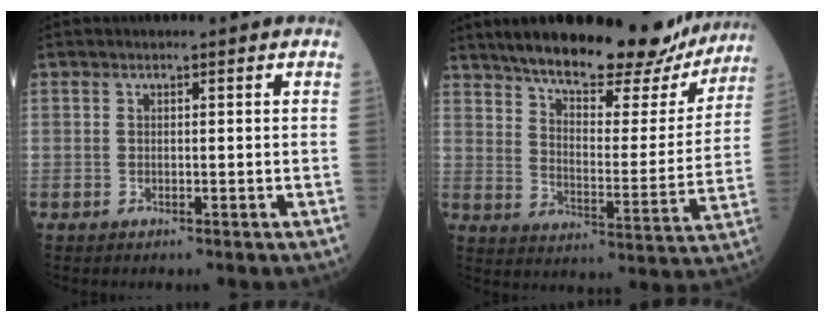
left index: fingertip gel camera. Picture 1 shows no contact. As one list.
[{"total": 24.1, "force": [20.4, 5.8, 11.6], "torque": [-0.170, -0.011, 0.270]}]